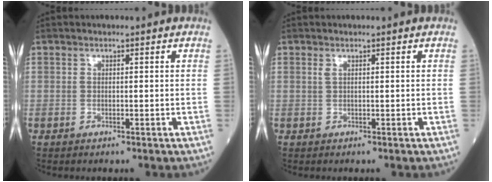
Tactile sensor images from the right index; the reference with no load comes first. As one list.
[{"total": 0.6, "force": [0.3, 0.0, 0.5], "torque": [-0.016, 0.002, 0.006]}]